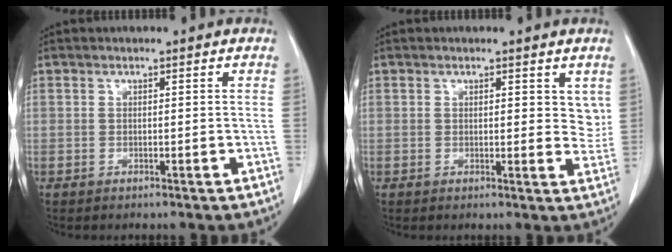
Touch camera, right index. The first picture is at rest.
{"total": 3.5, "force": [1.8, 1.7, 2.4], "torque": [-0.017, -0.012, 0.018]}